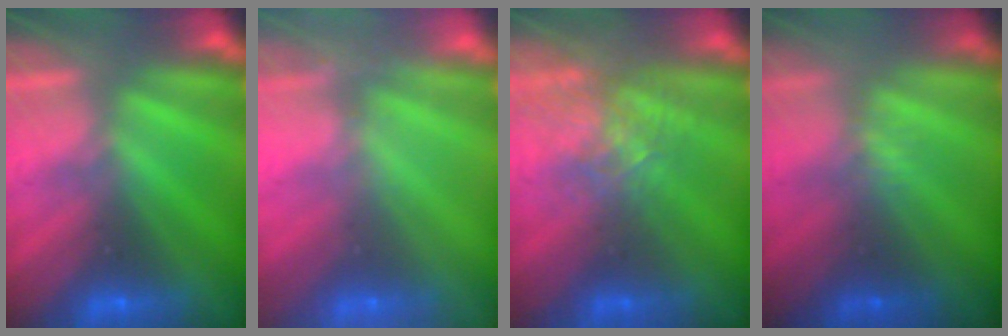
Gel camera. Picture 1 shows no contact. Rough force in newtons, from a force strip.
{"total": 2.4}
{"total": 2.6}
{"total": 2.3}